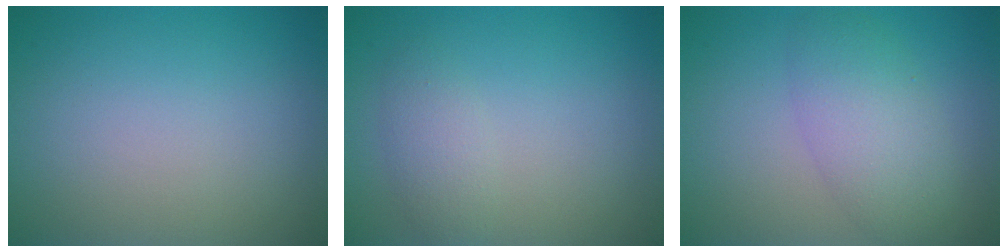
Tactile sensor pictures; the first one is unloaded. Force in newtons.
{"total": 1.9, "press": 1.9, "slide": 0.1}
{"total": 4.4, "press": 4.4, "slide": 0.1}